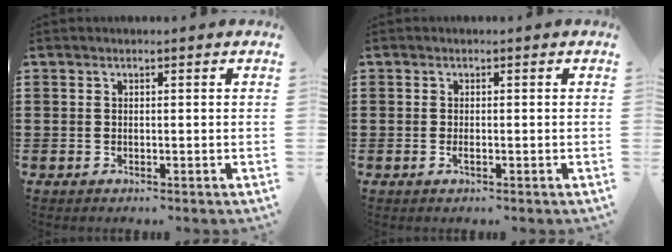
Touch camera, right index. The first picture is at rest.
{"total": 0.8, "force": [-0.3, 0.1, 0.7], "torque": [-0.013, -0.005, -0.005]}